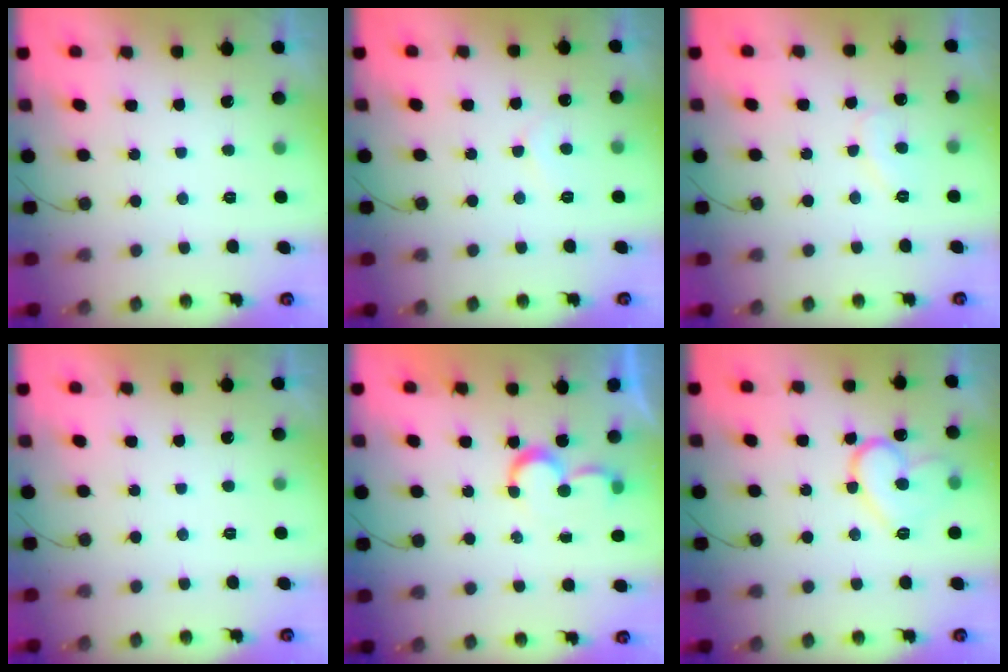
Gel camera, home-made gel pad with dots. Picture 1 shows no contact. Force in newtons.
{"total": 4.6, "press": 4.6, "slide": 0.5}
{"total": 6.9, "press": 6.9, "slide": 0.2}
{"total": 1.7, "press": 1.6, "slide": 0.0}
{"total": 5.5, "press": 5.5, "slide": 0.4}
{"total": 13.4, "press": 13.4, "slide": 1.0}